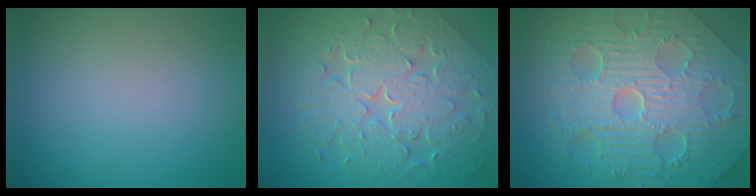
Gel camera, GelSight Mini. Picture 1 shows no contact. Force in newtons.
{"total": 9.5, "press": 6.7, "slide": 6.7}
{"total": 11.8, "press": 7.7, "slide": 8.9}